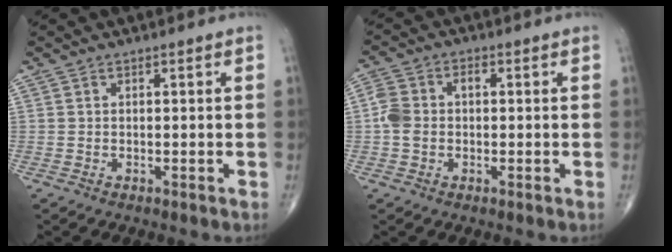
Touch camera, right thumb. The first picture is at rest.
{"total": 5.4, "force": [-0.3, 4.0, 3.7], "torque": [-0.082, 0.026, -0.010]}